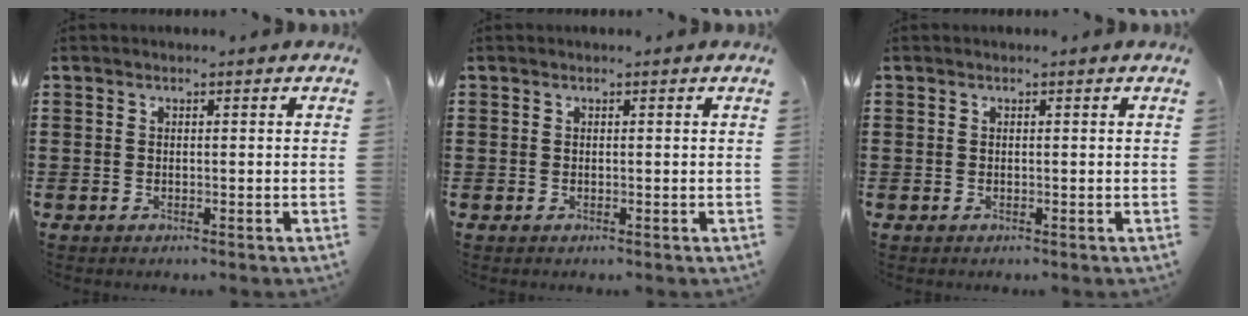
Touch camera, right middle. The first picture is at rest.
{"total": 0.0}
{"total": 0.0}